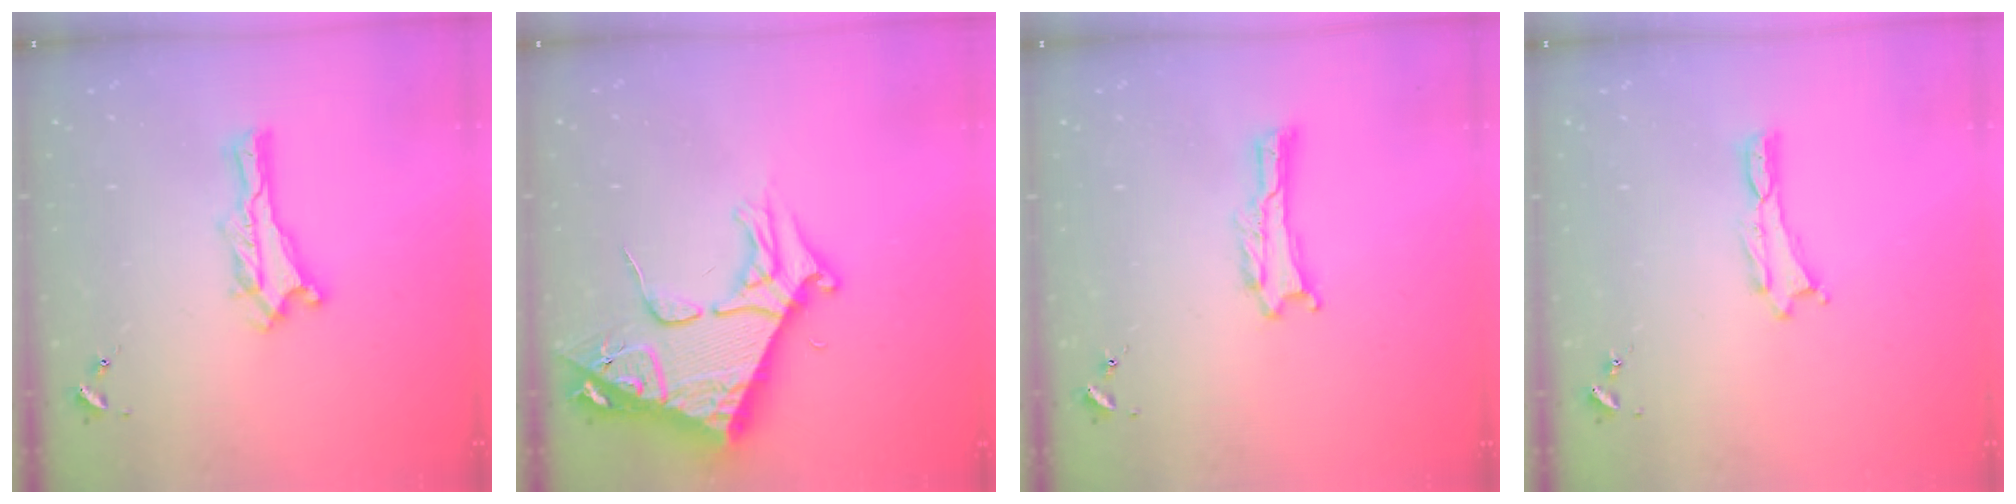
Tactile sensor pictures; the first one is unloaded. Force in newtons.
{"total": 10.0, "press": 9.9, "slide": 1.3}
{"total": 0.0}
{"total": 0.0}